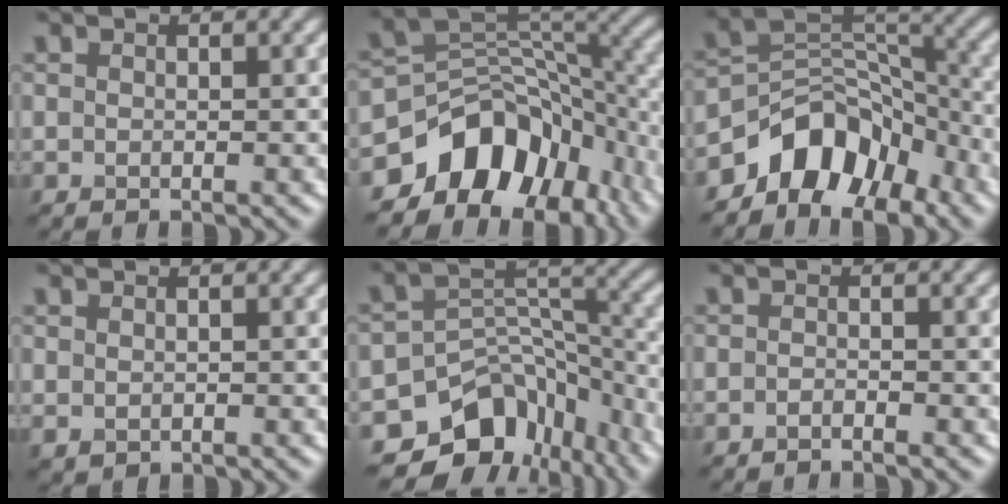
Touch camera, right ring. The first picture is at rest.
{"total": 11.2, "force": [-6.1, 7.4, 5.7], "torque": [-0.085, 0.006, -0.115]}
{"total": 8.3, "force": [-5.3, 5.0, 3.9], "torque": [-0.032, 0.004, -0.101]}
{"total": 0.6, "force": [0.4, 0.3, 0.3], "torque": [-0.009, -0.004, 0.013]}
{"total": 10.6, "force": [-7.0, 6.9, 4.0], "torque": [-0.050, 0.007, -0.102]}
{"total": 0.8, "force": [-0.7, 0.1, 0.4], "torque": [-0.007, 0.000, -0.013]}